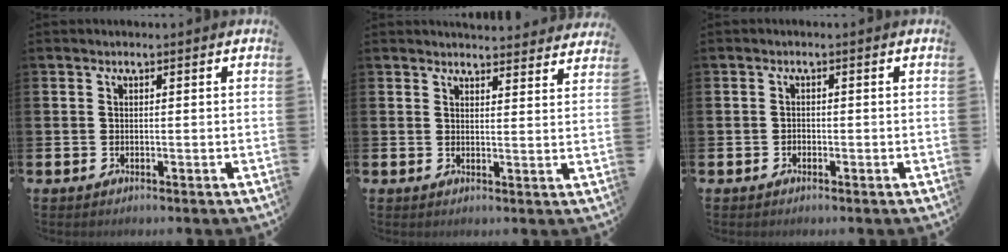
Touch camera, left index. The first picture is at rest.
{"total": 3.9, "force": [3.8, 0.2, -0.1], "torque": [0.008, -0.029, 0.067]}
{"total": 0.8, "force": [-0.5, 0.5, 0.1], "torque": [-0.006, 0.004, -0.012]}